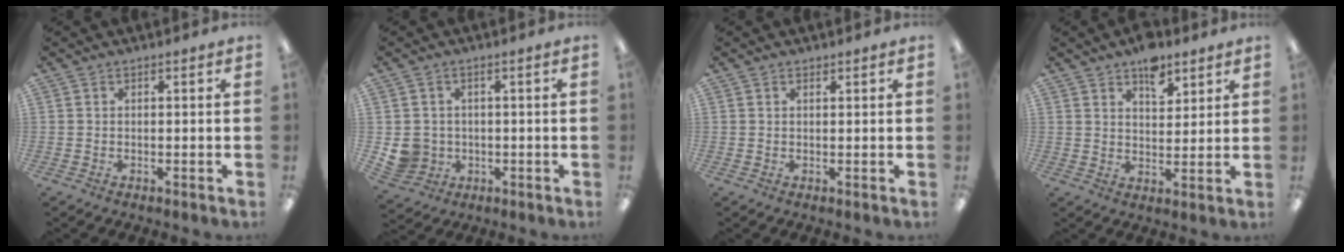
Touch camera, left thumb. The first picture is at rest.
{"total": 5.4, "force": [-0.3, 5.3, 1.1], "torque": [-0.028, 0.009, 0.001]}
{"total": 0.6, "force": [0.6, 0.2, 0.2], "torque": [-0.004, 0.000, 0.010]}
{"total": 7.8, "force": [5.4, 4.2, 3.8], "torque": [-0.042, -0.025, 0.092]}